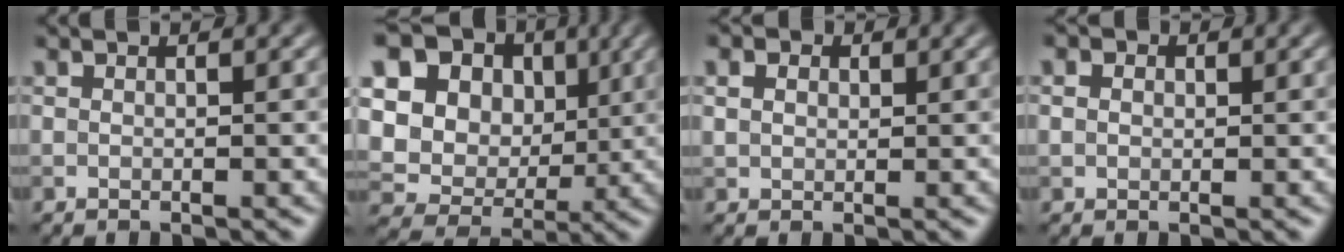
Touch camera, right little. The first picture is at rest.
{"total": 19.6, "force": [6.1, 17.1, 7.5], "torque": [-0.194, 0.020, 0.104]}
{"total": 1.8, "force": [0.8, 1.4, 0.8], "torque": [-0.016, 0.003, 0.009]}
{"total": 1.6, "force": [0.6, 1.3, 0.7], "torque": [-0.012, 0.011, -0.007]}